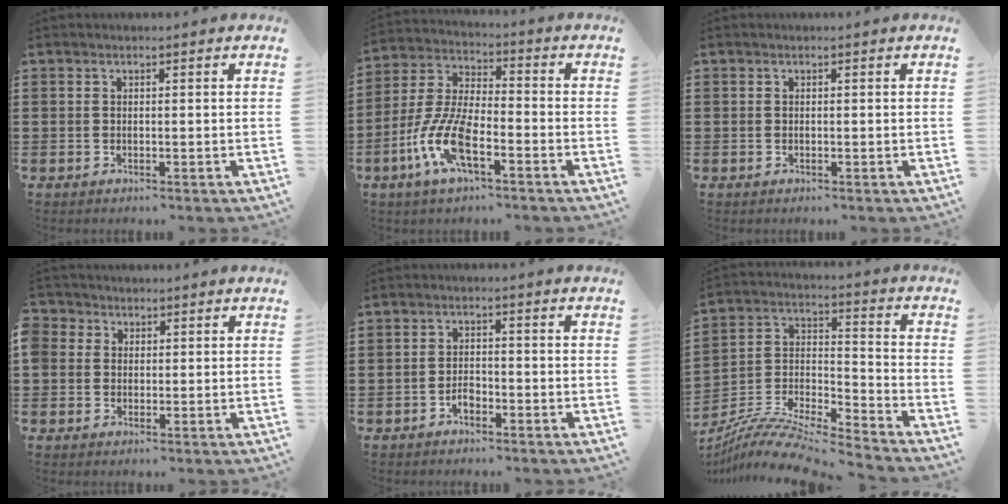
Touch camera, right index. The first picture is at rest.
{"total": 9.7, "force": [-4.5, 3.4, 7.9], "torque": [-0.198, -0.011, -0.090]}
{"total": 0.0}
{"total": 2.4, "force": [0.7, 2.2, -0.1], "torque": [-0.012, 0.013, 0.010]}
{"total": 2.3, "force": [-1.5, 1.3, 1.1], "torque": [-0.025, 0.002, -0.032]}
{"total": 10.1, "force": [-9.3, 1.3, 3.8], "torque": [-0.076, 0.012, -0.189]}